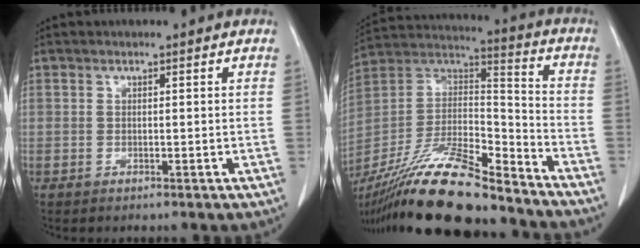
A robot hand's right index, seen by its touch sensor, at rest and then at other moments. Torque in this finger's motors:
{"motor_torque": [1.07, -1.07, 0.35, 0.14]}